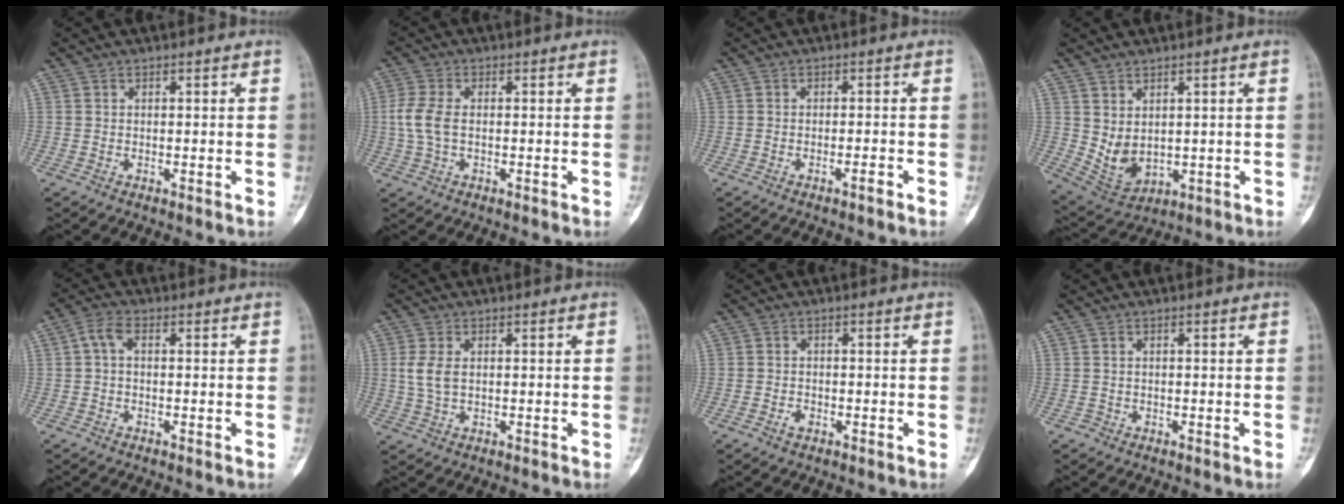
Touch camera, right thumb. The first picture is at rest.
{"total": 5.4, "force": [-0.2, 3.1, 4.4], "torque": [-0.109, 0.008, -0.008]}
{"total": 1.5, "force": [-1.0, 0.1, 1.1], "torque": [-0.023, 0.005, -0.016]}
{"total": 6.8, "force": [0.8, 4.6, 5.0], "torque": [-0.072, -0.014, 0.041]}
{"total": 3.3, "force": [0.2, 1.8, 2.8], "torque": [-0.053, 0.011, -0.003]}
{"total": 4.1, "force": [0.3, 2.5, 3.3], "torque": [-0.074, 0.002, 0.008]}
{"total": 1.6, "force": [-0.9, 1.1, 0.8], "torque": [-0.008, 0.008, -0.016]}
{"total": 0.8, "force": [-0.4, 0.7, -0.1], "torque": [0.007, 0.004, -0.011]}